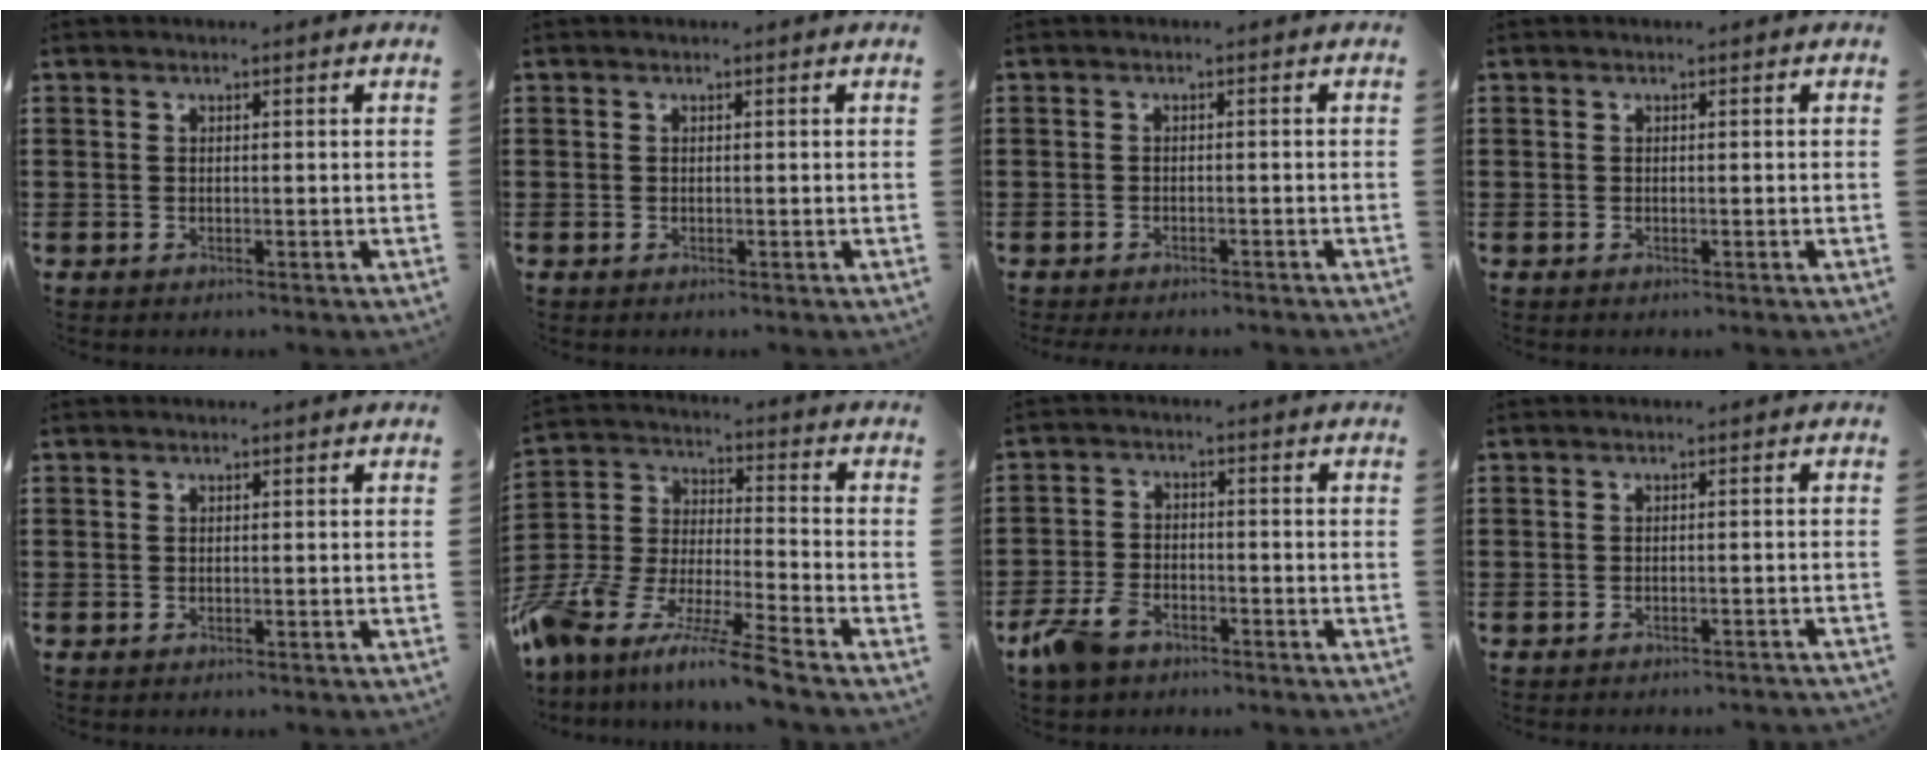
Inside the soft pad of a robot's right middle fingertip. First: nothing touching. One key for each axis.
{"total": 0.0}
{"total": 1.0, "fx": -1.0, "fy": 0.0, "fz": 0.1, "tx": -0.004, "ty": -0.001, "tz": -0.020}
{"total": 0.0}
{"total": 0.0}
{"total": 10.2, "fx": -9.4, "fy": -0.1, "fz": 4.1, "tx": -0.093, "ty": 0.002, "tz": -0.195}
{"total": 5.4, "fx": -3.9, "fy": 2.7, "fz": 2.6, "tx": -0.076, "ty": 0.004, "tz": -0.082}
{"total": 1.1, "fx": -1.1, "fy": -0.1, "fz": 0.1, "tx": -0.004, "ty": 0.001, "tz": -0.022}